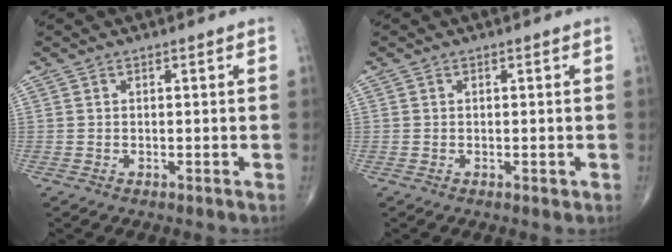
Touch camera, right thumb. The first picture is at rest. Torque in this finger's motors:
{"motor_torque": [0.17, 0.03, 0.06, 0.13, -0.01]}